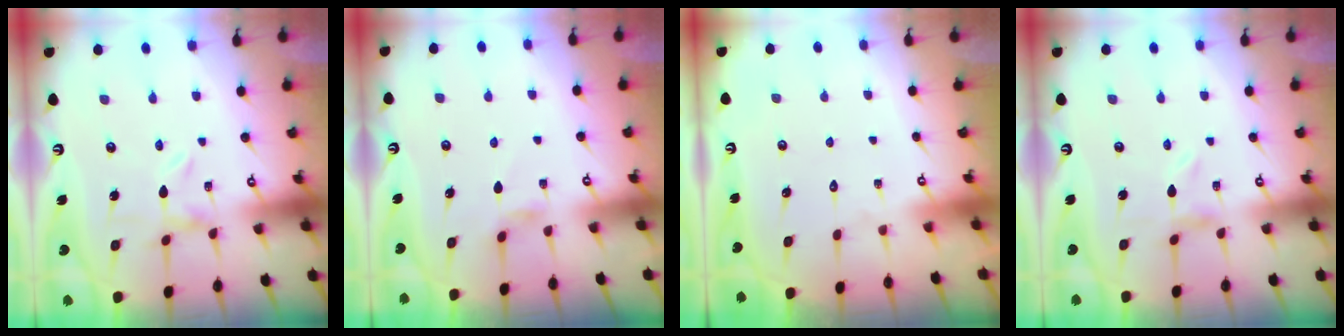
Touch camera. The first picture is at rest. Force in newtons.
{"total": 1.7, "press": 1.7, "slide": 0.3}
{"total": 1.7, "press": 1.6, "slide": 0.1}
{"total": 0.0}